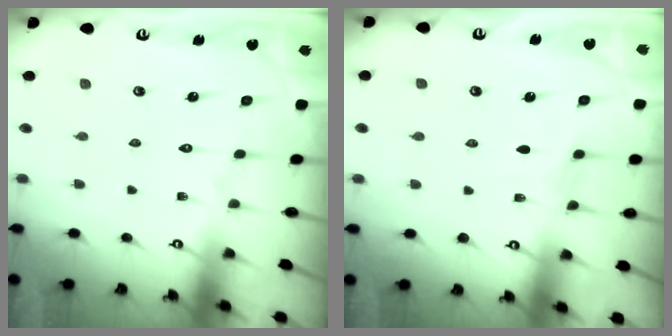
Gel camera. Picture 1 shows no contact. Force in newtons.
{"total": 2.9, "press": 2.9, "slide": 0.5}